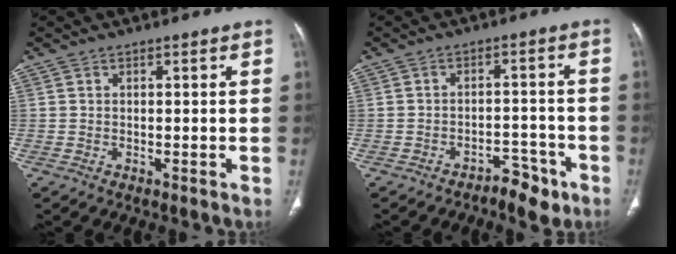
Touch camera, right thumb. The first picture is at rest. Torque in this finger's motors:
{"motor_torque": [-0.15, 0.00, -0.12, 0.02, 0.00]}